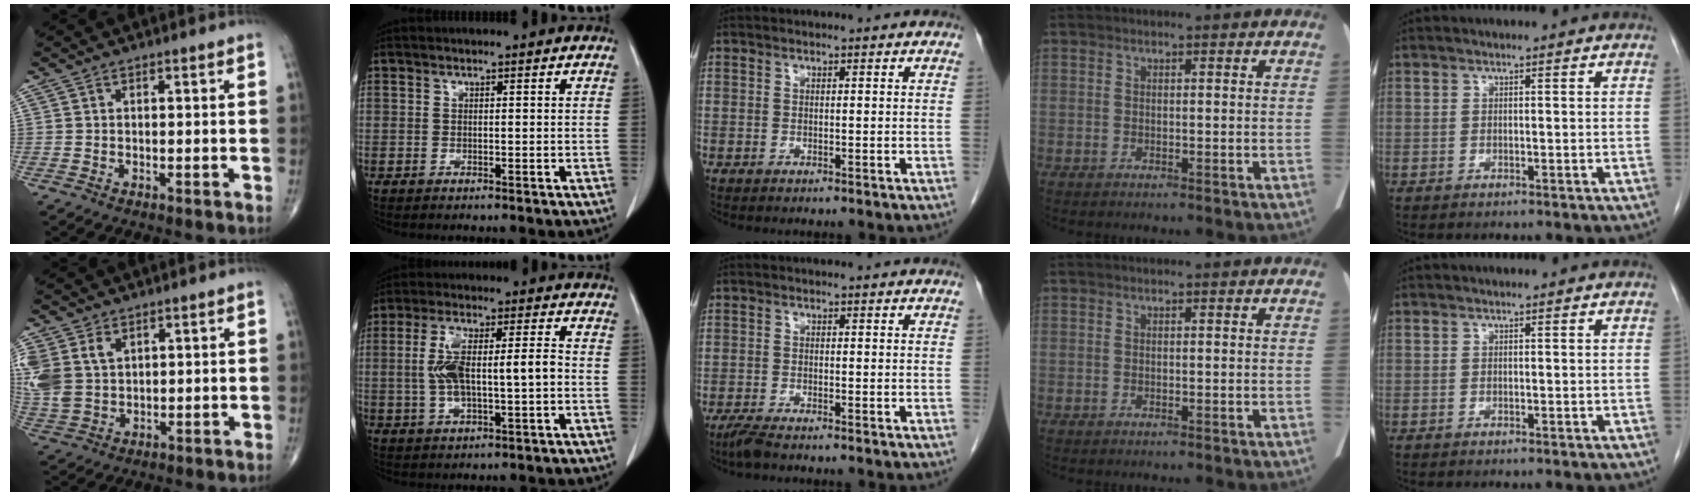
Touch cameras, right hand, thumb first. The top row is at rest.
{"thumb": {"total": 12.3, "force": [4.1, 8.8, 7.4], "torque": [-0.185, -0.001, 0.096]}, "index": {"total": 9.9, "force": [-0.5, 2.7, 9.5], "torque": [-0.191, 0.021, -0.003]}, "middle": {"total": 2.1, "force": [-1.7, 0.1, 1.2], "torque": [-0.035, -0.008, -0.037]}}